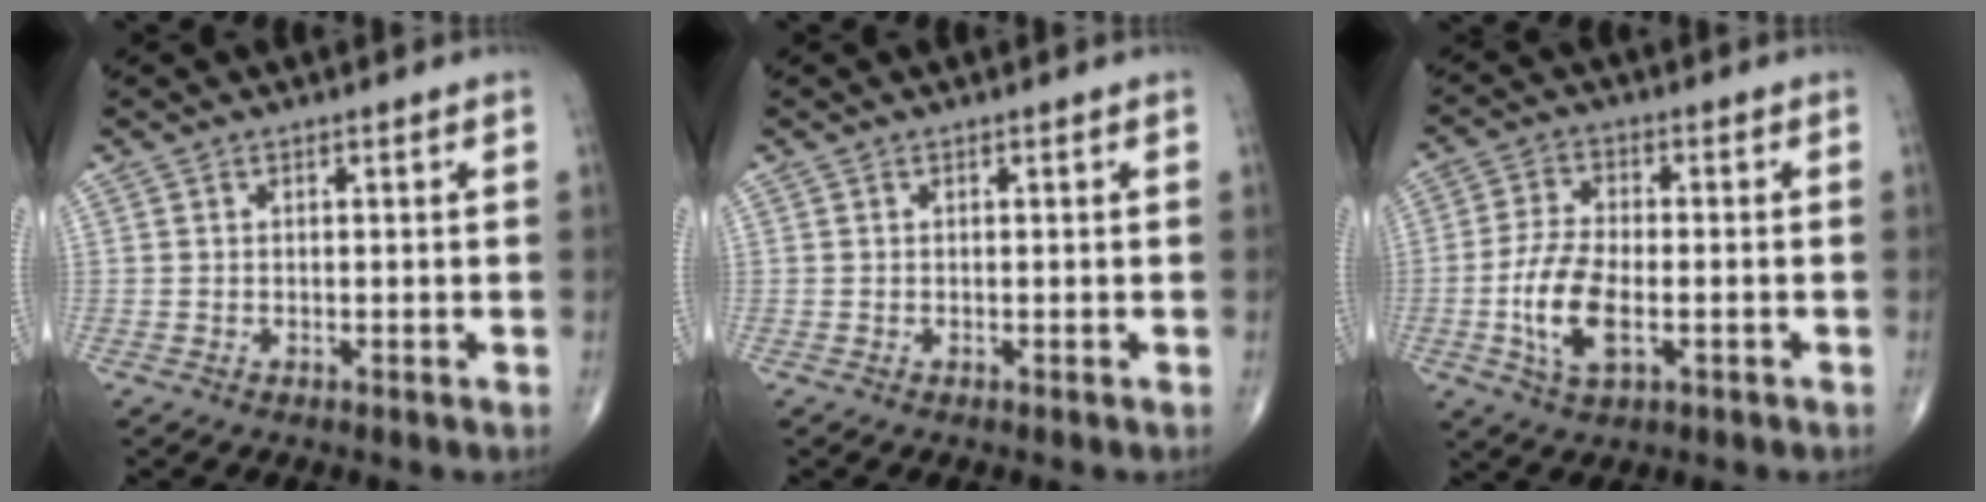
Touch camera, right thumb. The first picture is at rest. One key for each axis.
{"total": 0.0}
{"total": 10.1, "fx": -2.5, "fy": 4.8, "fz": 8.6, "tx": -0.177, "ty": 0.007, "tz": -0.048}